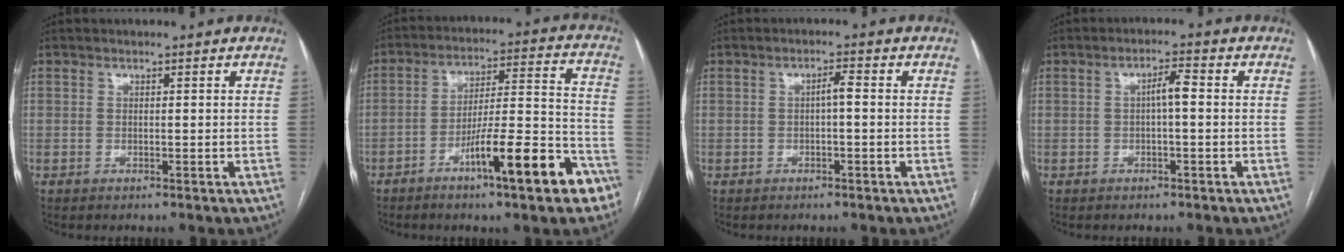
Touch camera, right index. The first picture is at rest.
{"total": 15.7, "force": [-8.7, 1.9, 12.9], "torque": [-0.178, 0.016, -0.126]}
{"total": 1.9, "force": [-0.2, 0.3, 1.9], "torque": [-0.031, 0.005, -0.003]}
{"total": 2.9, "force": [0.0, 0.5, 2.9], "torque": [-0.048, 0.008, 0.000]}